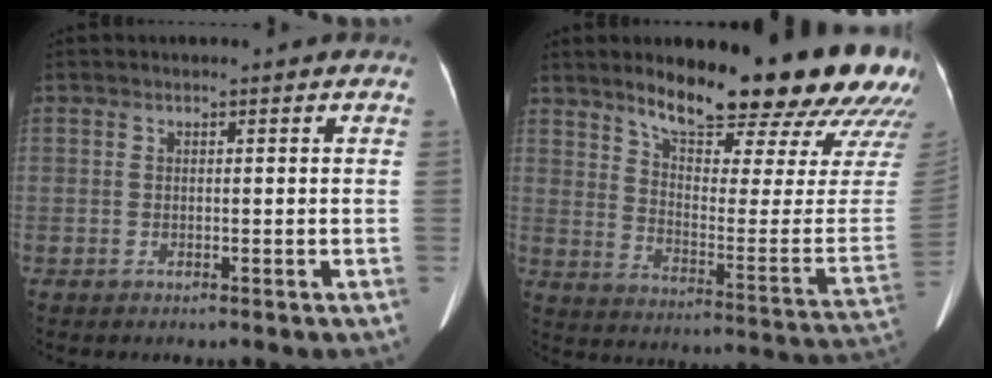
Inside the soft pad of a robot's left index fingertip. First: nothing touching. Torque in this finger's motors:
{"motor_torque": [0.73, -1.06, 0.87, 0.16]}